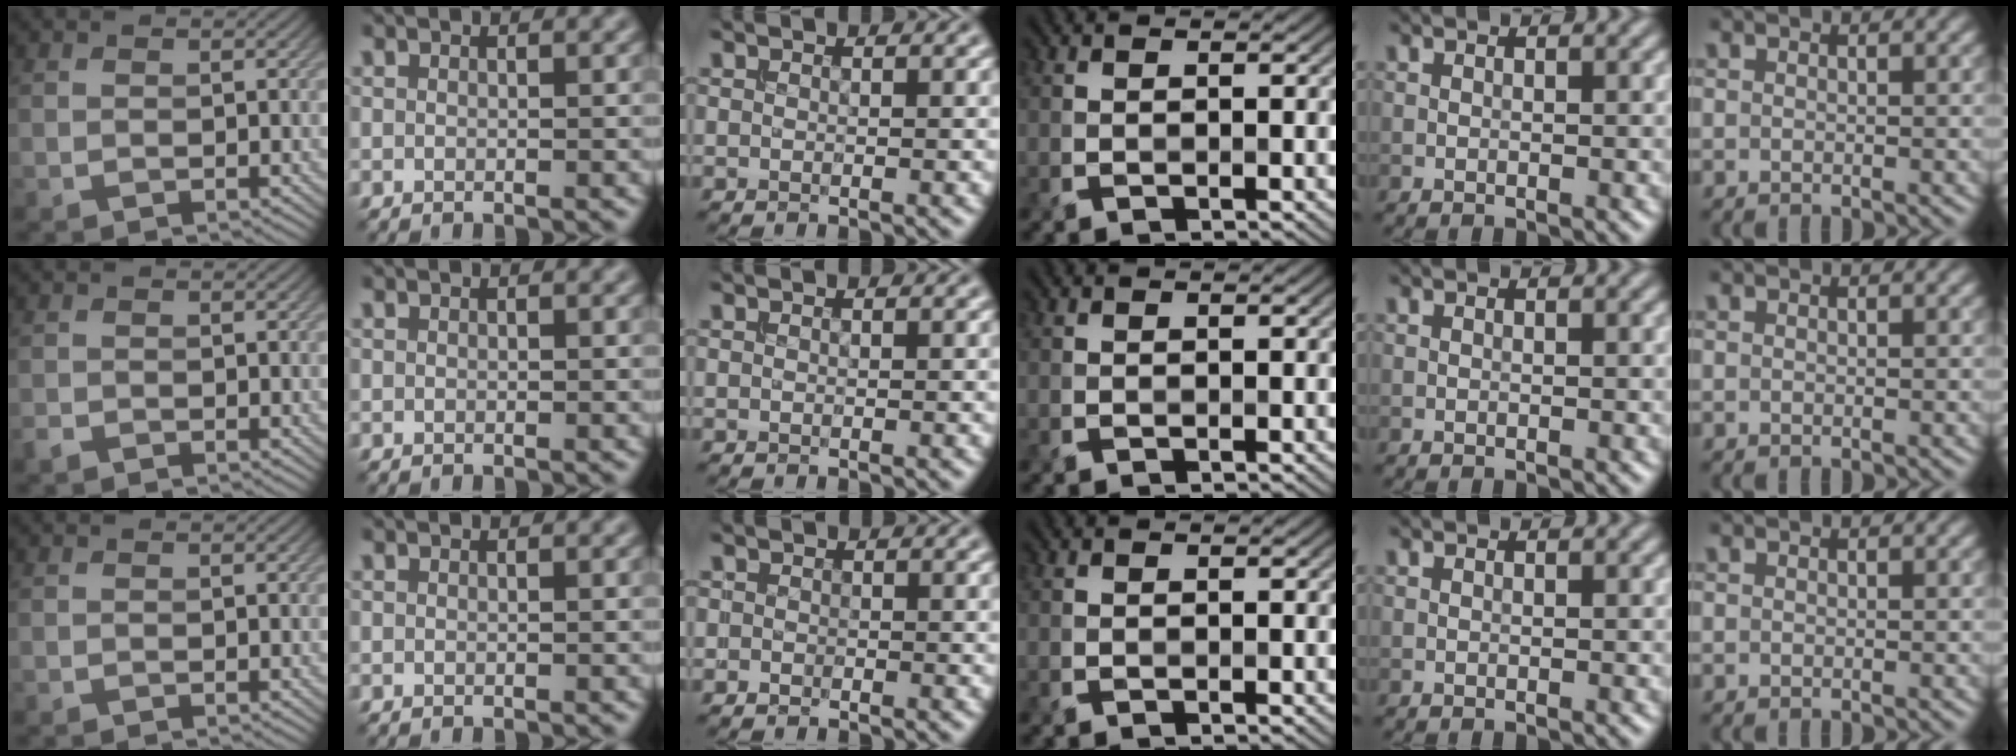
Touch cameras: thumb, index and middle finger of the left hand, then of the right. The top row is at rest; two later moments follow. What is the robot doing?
{"motion": "insert", "object": "file holder"}